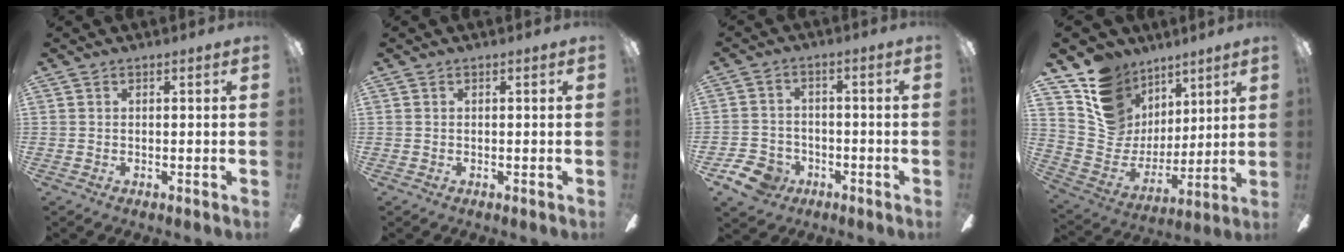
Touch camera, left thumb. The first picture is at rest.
{"total": 0.0}
{"total": 7.3, "force": [-4.2, 5.4, 2.7], "torque": [-0.070, 0.027, -0.079]}
{"total": 14.5, "force": [8.7, 11.1, 3.6], "torque": [-0.078, -0.061, 0.175]}